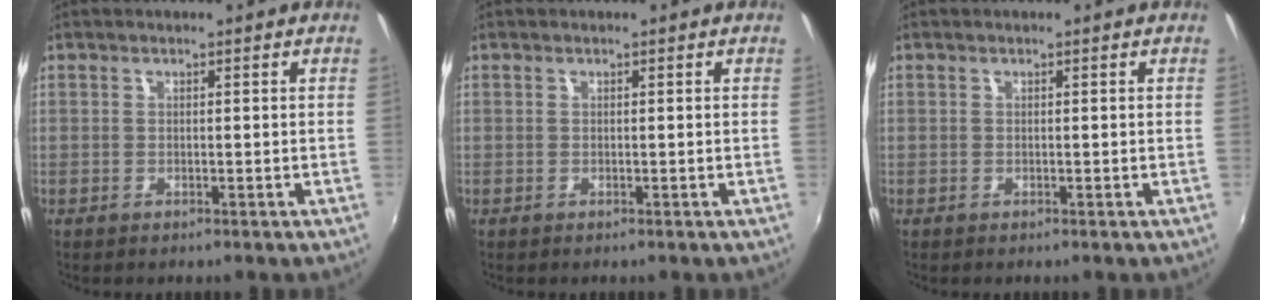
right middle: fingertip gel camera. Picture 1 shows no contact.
{"total": 0.0}
{"total": 0.0}